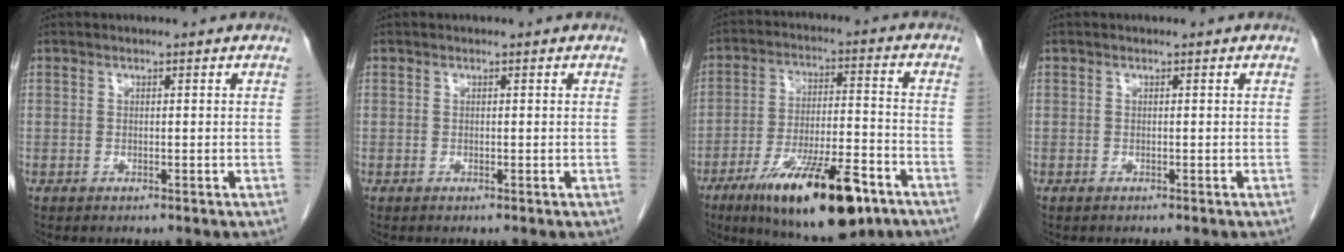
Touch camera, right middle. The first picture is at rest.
{"total": 0.0}
{"total": 18.6, "force": [-11.1, 4.3, 14.3], "torque": [-0.215, -0.019, -0.178]}
{"total": 0.0}